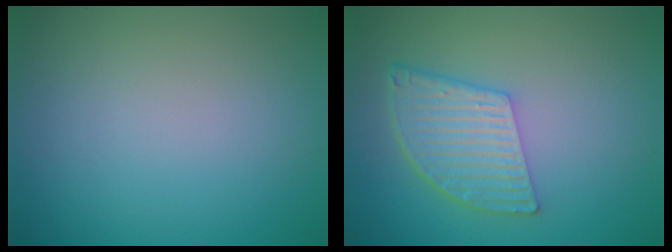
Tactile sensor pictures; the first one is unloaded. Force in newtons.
{"total": 5.3, "press": 3.9, "slide": 3.7}